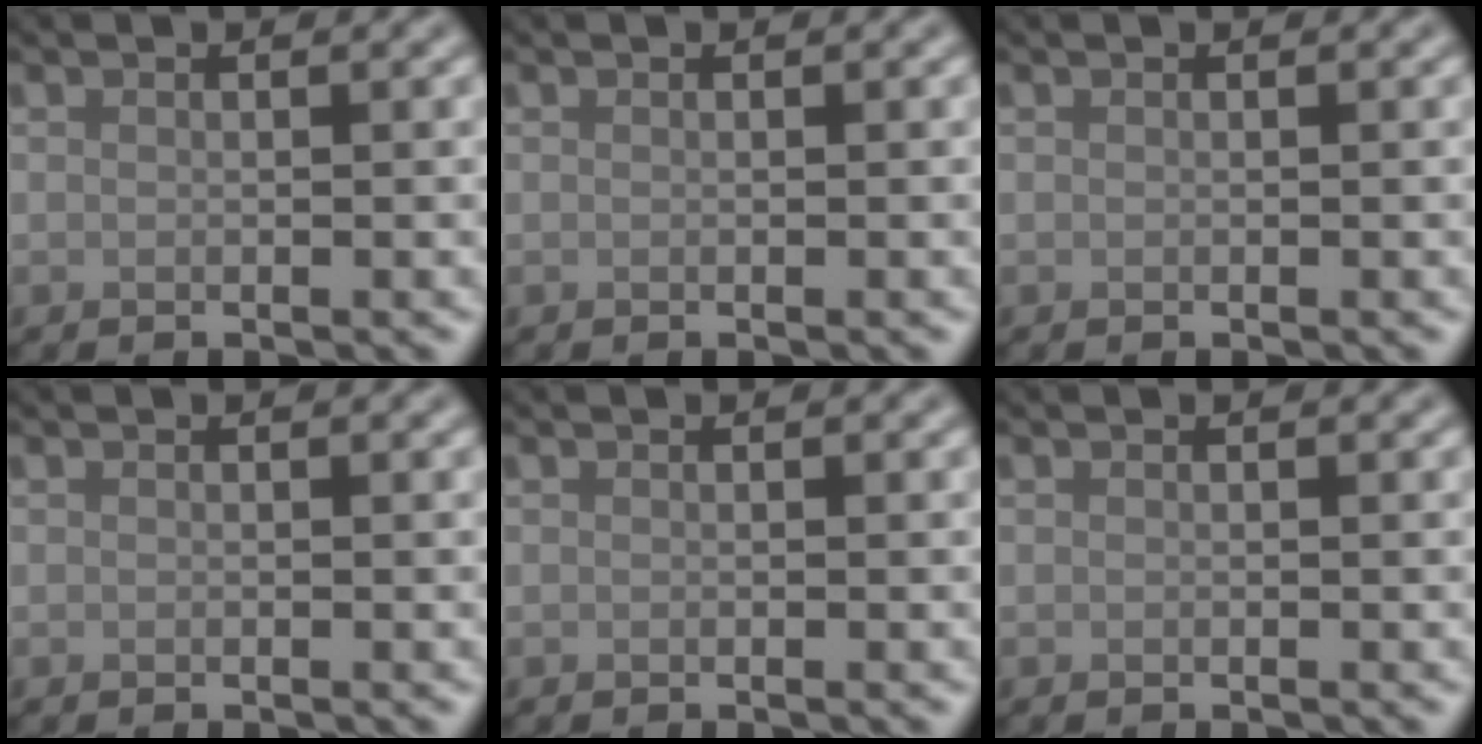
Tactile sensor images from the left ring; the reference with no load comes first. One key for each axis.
{"total": 0.0}
{"total": 0.0}
{"total": 0.0}
{"total": 0.0}
{"total": 0.0}